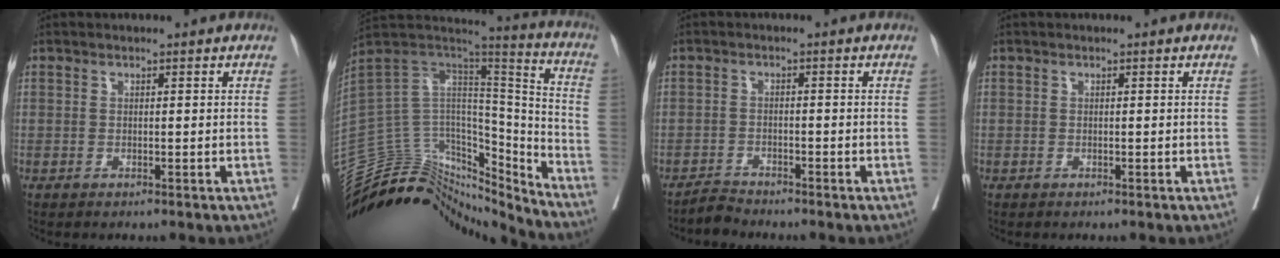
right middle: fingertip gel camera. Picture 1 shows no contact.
{"total": 25.5, "force": [-23.5, 7.4, 6.5], "torque": [-0.148, 0.054, -0.375]}
{"total": 2.0, "force": [-2.0, -0.1, -0.4], "torque": [0.012, -0.010, -0.038]}
{"total": 0.5, "force": [-0.1, 0.5, -0.2], "torque": [0.010, 0.008, -0.003]}